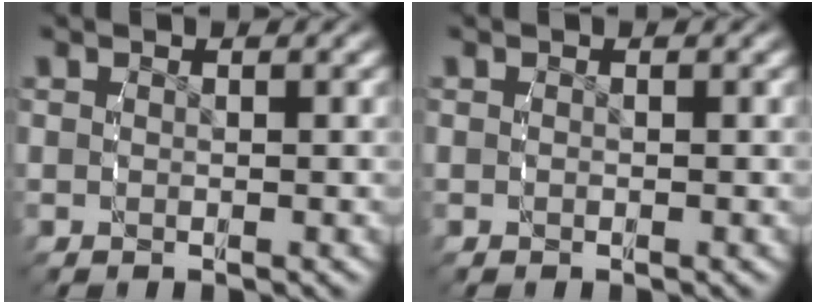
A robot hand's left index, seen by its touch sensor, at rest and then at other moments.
{"total": 0.0}